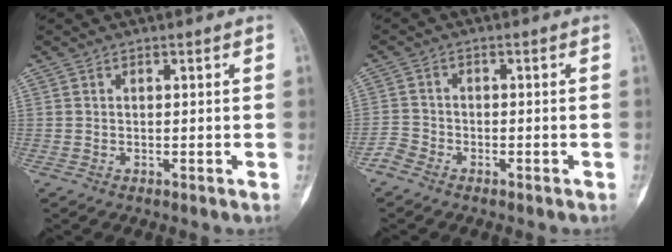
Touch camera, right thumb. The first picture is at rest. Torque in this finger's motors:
{"motor_torque": [2.37, 0.09, 0.62, -1.28, 0.00]}